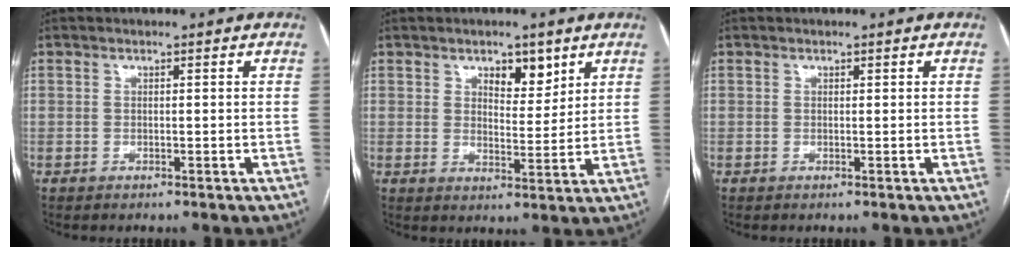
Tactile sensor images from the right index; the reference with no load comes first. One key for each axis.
{"total": 5.2, "fx": 3.1, "fy": 2.4, "fz": 3.3, "tx": -0.046, "ty": -0.002, "tz": 0.048}
{"total": 0.0}